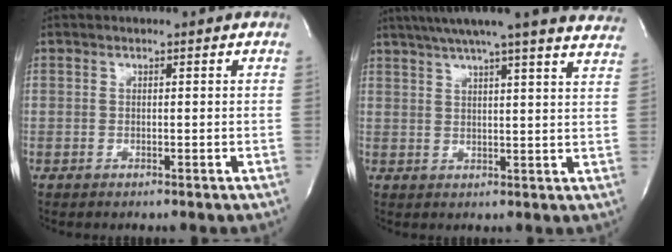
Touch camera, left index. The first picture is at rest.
{"total": 23.7, "force": [21.0, 0.8, 11.0], "torque": [-0.173, -0.012, 0.252]}